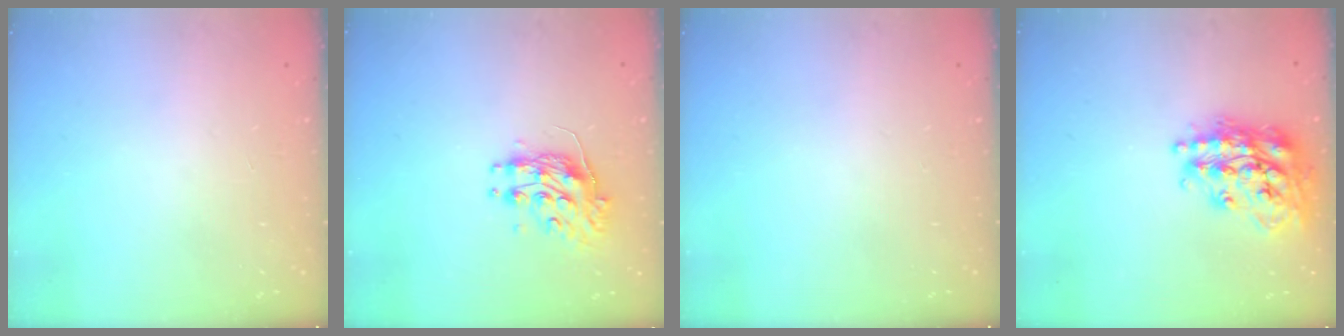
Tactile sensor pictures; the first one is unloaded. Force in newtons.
{"total": 10.0, "press": 10.0, "slide": 0.0}
{"total": 0.0}
{"total": 20.7, "press": 20.6, "slide": 1.6}